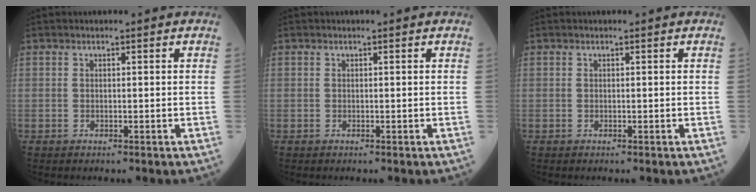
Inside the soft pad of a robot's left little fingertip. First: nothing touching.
{"total": 0.0}
{"total": 0.0}